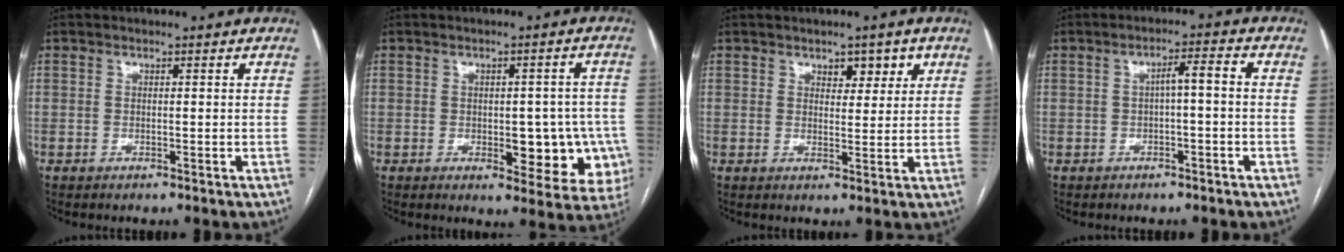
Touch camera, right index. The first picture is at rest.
{"total": 10.5, "force": [-2.4, 4.9, 9.0], "torque": [-0.085, 0.011, -0.020]}
{"total": 3.6, "force": [2.1, 2.1, 2.2], "torque": [-0.022, 0.002, 0.030]}
{"total": 3.3, "force": [-0.2, 0.5, 3.3], "torque": [-0.053, 0.016, -0.002]}